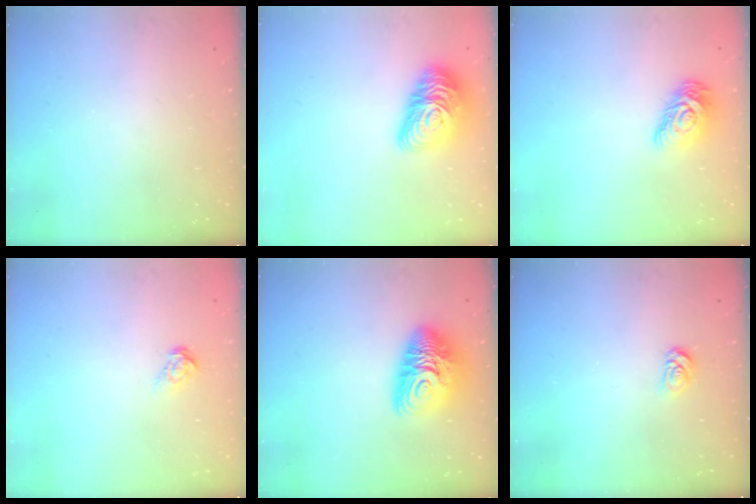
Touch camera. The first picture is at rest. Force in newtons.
{"total": 16.4, "press": 16.4, "slide": 0.9}
{"total": 10.5, "press": 10.5, "slide": 0.4}
{"total": 5.4, "press": 5.3, "slide": 0.5}
{"total": 12.0, "press": 11.9, "slide": 1.1}
{"total": 3.9, "press": 3.9, "slide": 0.5}